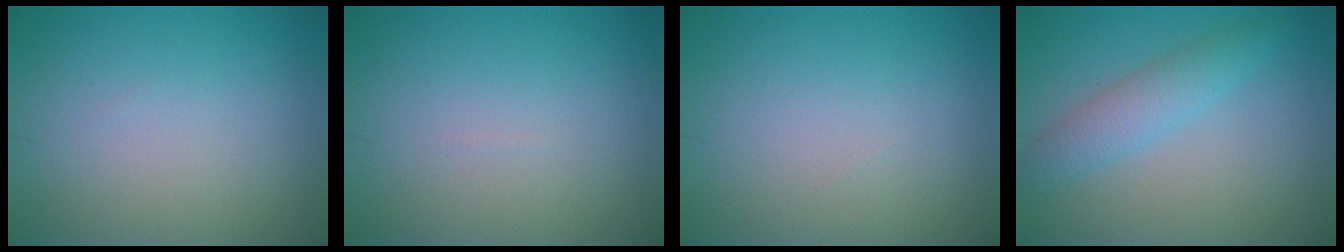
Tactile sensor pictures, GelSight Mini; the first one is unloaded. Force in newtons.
{"total": 0.0}
{"total": 0.0}
{"total": 2.9, "press": 2.9, "slide": 0.1}